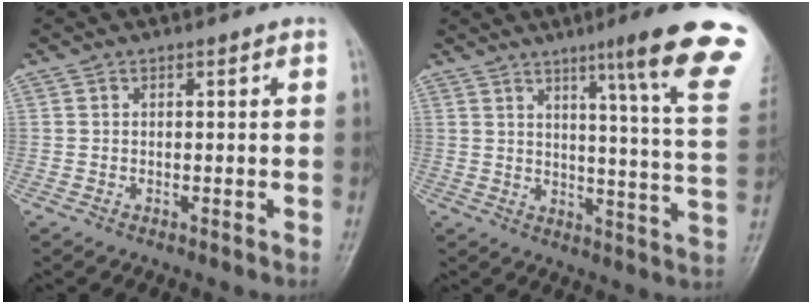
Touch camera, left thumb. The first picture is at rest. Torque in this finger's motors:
{"motor_torque": [1.67, 0.04, 1.57, -1.20, 0.43]}